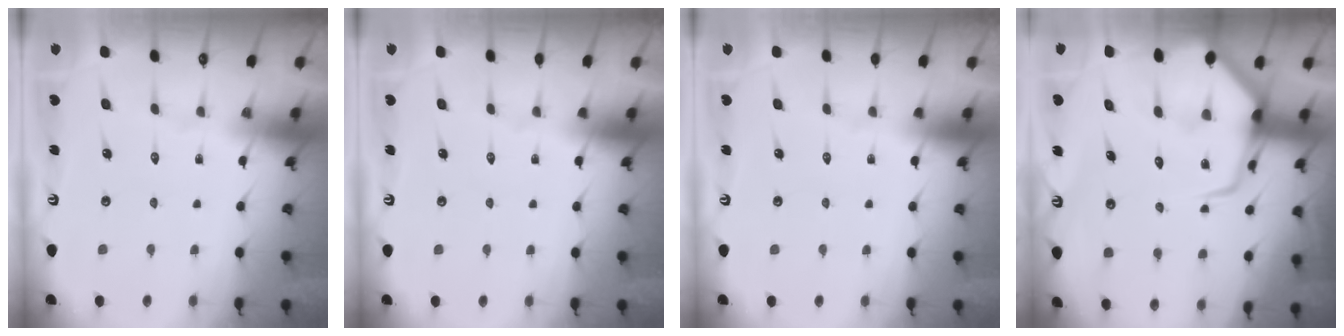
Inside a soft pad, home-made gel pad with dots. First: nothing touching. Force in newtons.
{"total": 0.0}
{"total": 0.0}
{"total": 12.4, "press": 12.3, "slide": 1.3}